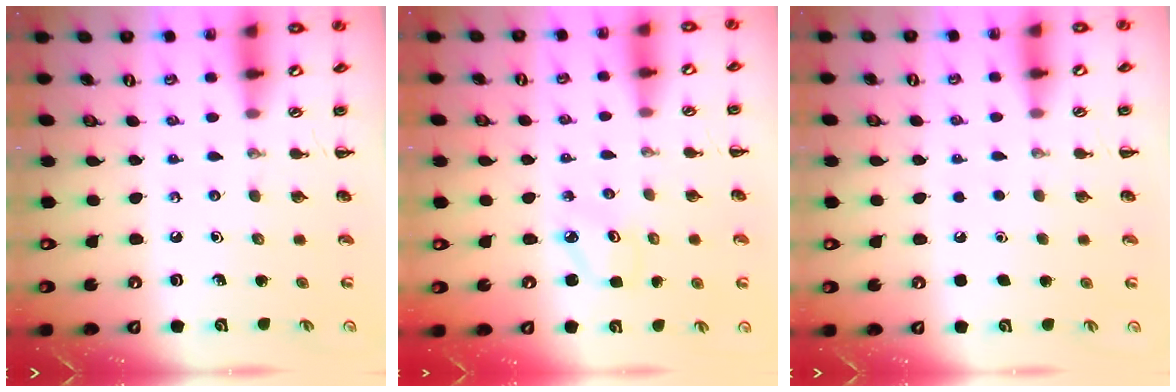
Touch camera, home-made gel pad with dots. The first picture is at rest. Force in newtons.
{"total": 2.3, "press": 2.2, "slide": 0.6}
{"total": 1.6, "press": 1.6, "slide": 0.1}